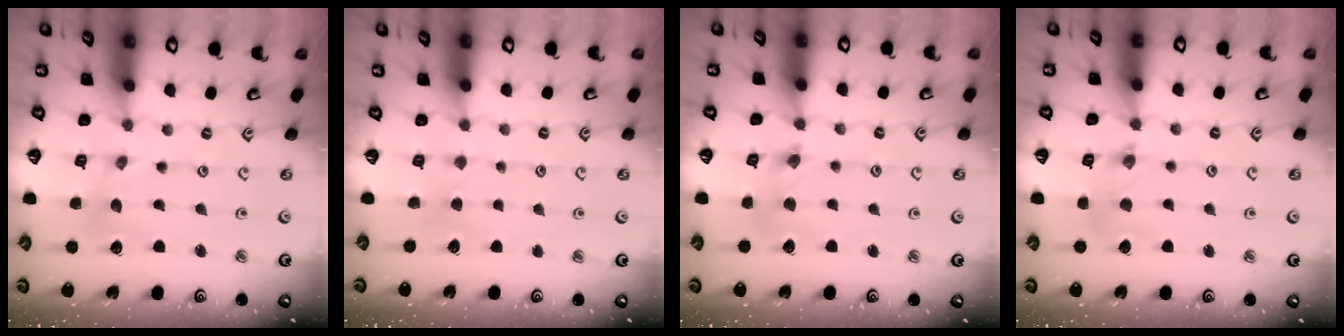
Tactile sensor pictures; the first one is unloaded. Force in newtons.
{"total": 2.0, "press": 2.0, "slide": 0.3}
{"total": 2.1, "press": 2.1, "slide": 0.2}
{"total": 2.8, "press": 2.8, "slide": 0.4}